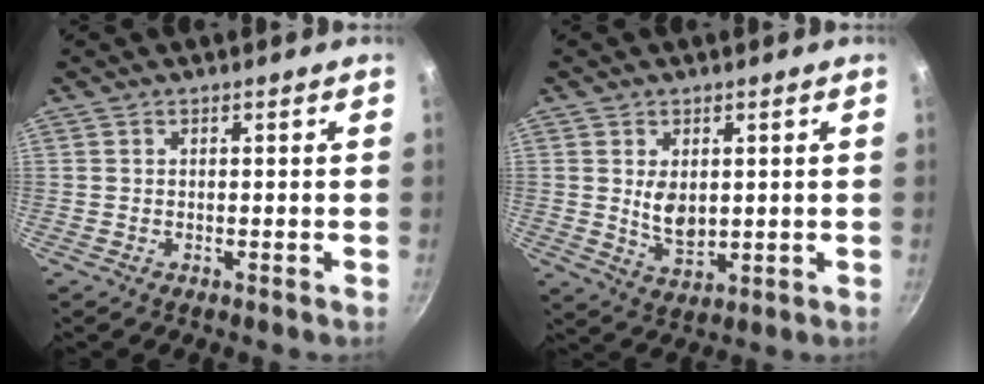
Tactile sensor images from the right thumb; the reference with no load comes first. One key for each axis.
{"total": 5.9, "fx": 1.0, "fy": 3.7, "fz": 4.5, "tx": -0.070, "ty": -0.019, "tz": 0.028}